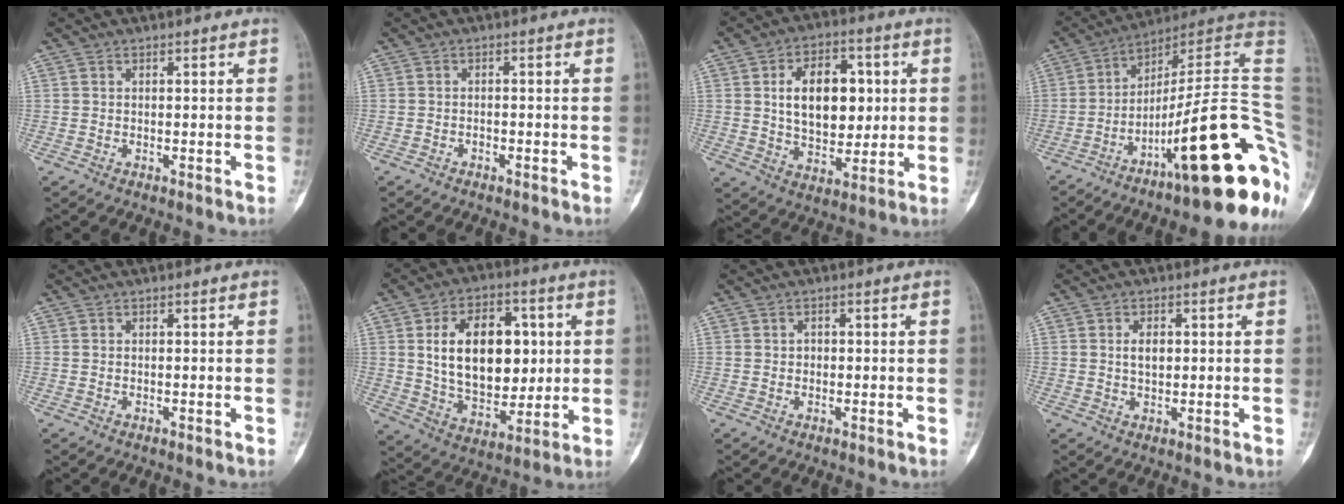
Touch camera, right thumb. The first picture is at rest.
{"total": 0.8, "force": [-0.6, 0.4, 0.3], "torque": [-0.008, 0.004, -0.012]}
{"total": 14.7, "force": [2.4, 9.4, 11.1], "torque": [-0.137, -0.001, 0.041]}
{"total": 27.2, "force": [-8.1, 5.3, 25.4], "torque": [-0.284, 0.061, -0.117]}
{"total": 0.0}
{"total": 18.7, "force": [3.1, 12.0, 14.0], "torque": [-0.185, -0.006, 0.059]}
{"total": 1.1, "force": [0.0, 1.0, 0.6], "torque": [-0.004, 0.003, -0.001]}
{"total": 3.1, "force": [0.5, 1.9, 2.4], "torque": [-0.036, -0.001, 0.010]}